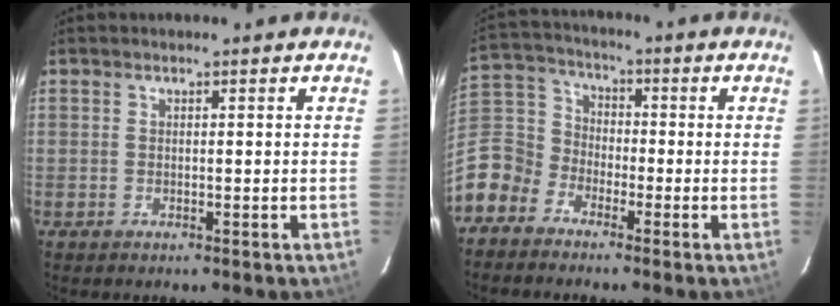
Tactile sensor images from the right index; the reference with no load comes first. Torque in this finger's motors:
{"motor_torque": [-0.13, -0.20, -0.59, -0.21]}